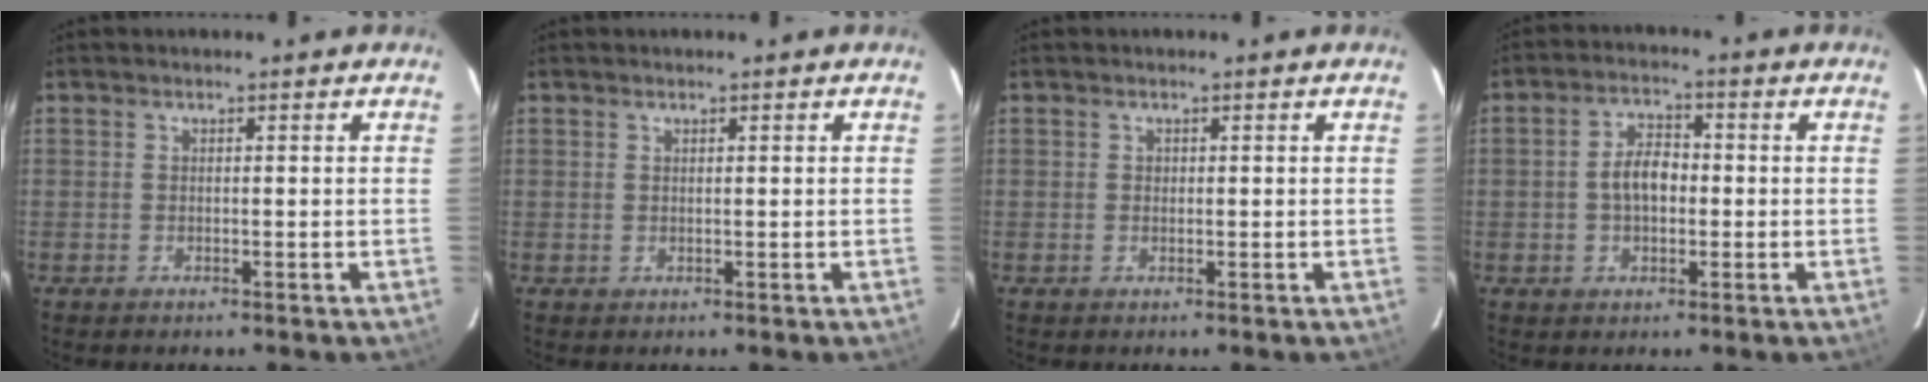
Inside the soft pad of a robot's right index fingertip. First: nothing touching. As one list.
[{"total": 0.6, "force": [0.3, 0.5, 0.0], "torque": [0.001, 0.002, 0.005]}, {"total": 0.6, "force": [0.1, 0.6, 0.0], "torque": [0.002, 0.003, 0.001]}, {"total": 5.6, "force": [-0.4, 3.4, 4.4], "torque": [-0.083, 0.014, -0.004]}]